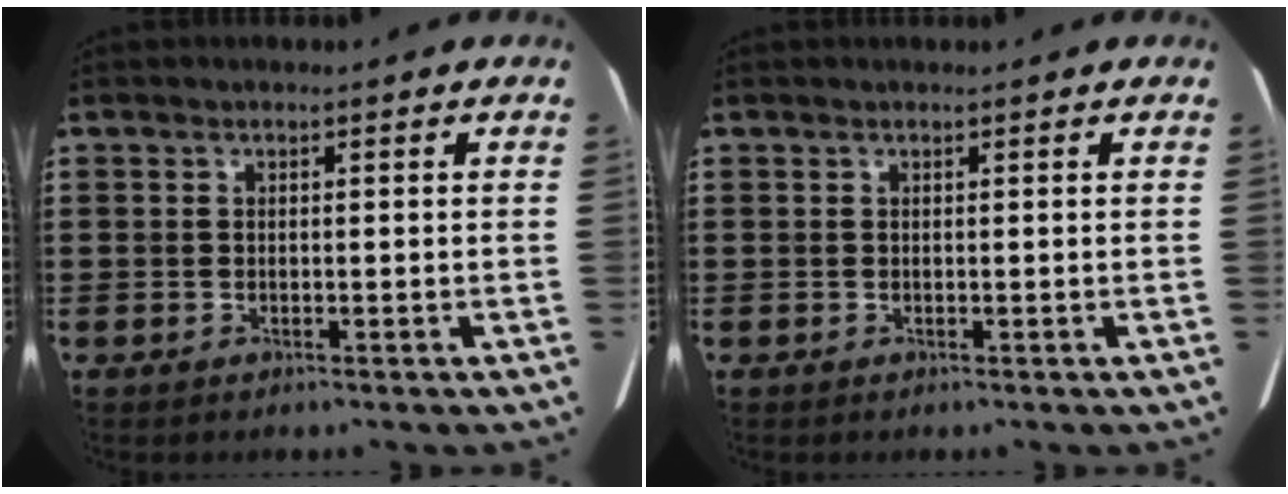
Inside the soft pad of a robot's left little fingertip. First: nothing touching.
{"total": 0.0}